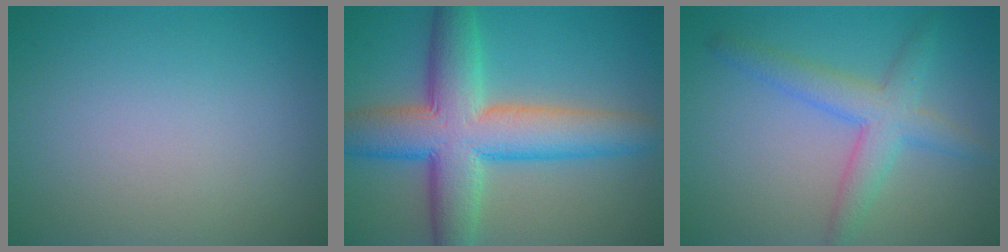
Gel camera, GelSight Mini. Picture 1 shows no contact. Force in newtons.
{"total": 10.1, "press": 10.1, "slide": 0.2}
{"total": 4.0, "press": 4.0, "slide": 0.1}